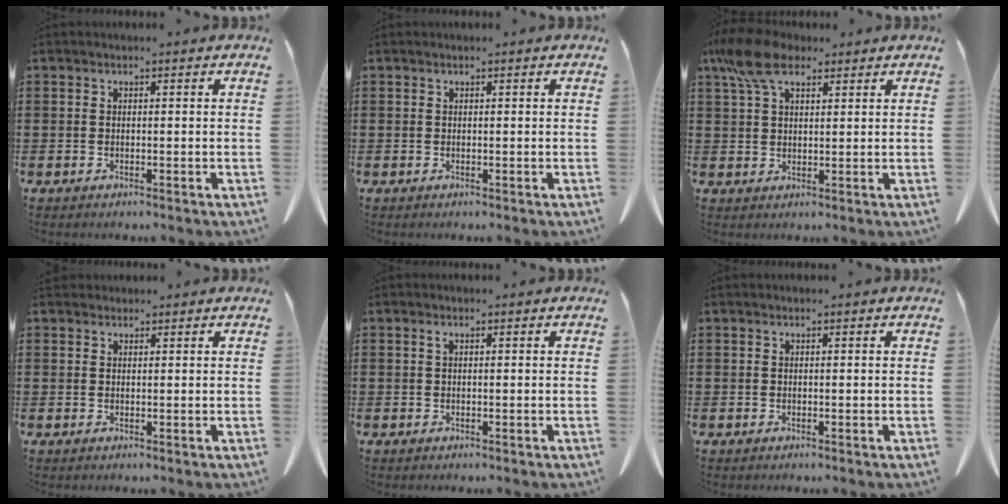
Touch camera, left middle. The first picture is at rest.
{"total": 0.0}
{"total": 7.7, "force": [5.1, 3.3, 4.8], "torque": [-0.115, -0.002, 0.093]}
{"total": 1.2, "force": [1.0, 0.5, 0.1], "torque": [-0.005, 0.000, 0.022]}
{"total": 0.7, "force": [0.3, 0.2, 0.6], "torque": [-0.015, 0.000, 0.006]}
{"total": 0.0}